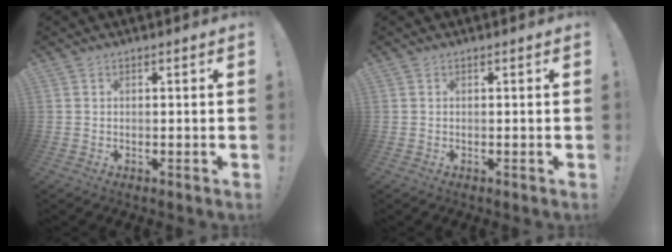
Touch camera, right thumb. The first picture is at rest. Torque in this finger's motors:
{"motor_torque": [-0.03, -0.03, 0.00, 0.00, 0.02]}